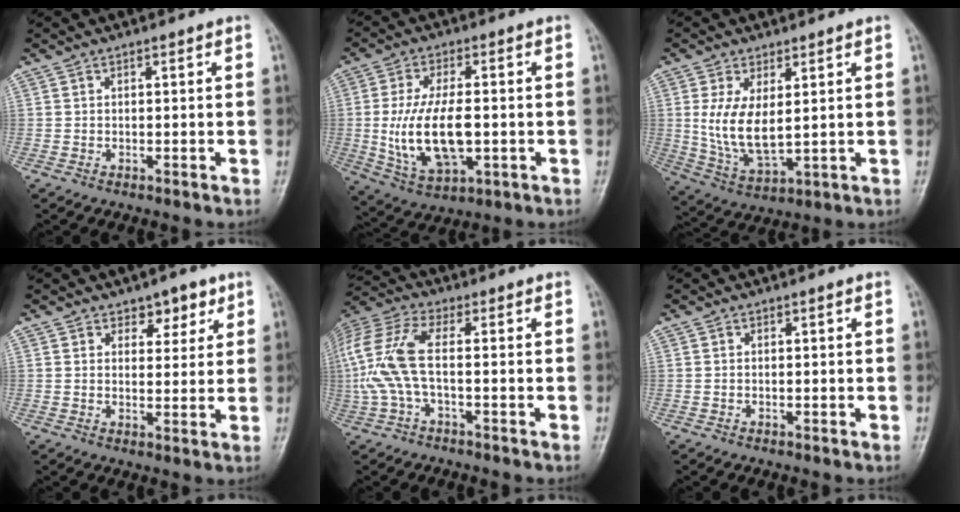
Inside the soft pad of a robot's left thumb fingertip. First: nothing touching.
{"total": 13.8, "force": [-1.3, 6.8, 12.0], "torque": [-0.232, -0.003, -0.013]}
{"total": 9.6, "force": [1.4, 4.4, 8.4], "torque": [-0.164, -0.018, 0.042]}
{"total": 4.7, "force": [2.9, 3.0, 2.2], "torque": [0.005, -0.016, 0.041]}
{"total": 11.1, "force": [-0.8, 4.2, 10.3], "torque": [-0.255, 0.029, -0.020]}
{"total": 0.0}